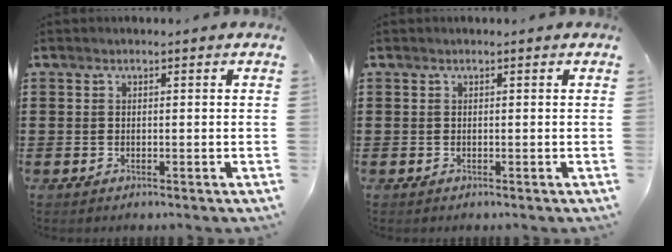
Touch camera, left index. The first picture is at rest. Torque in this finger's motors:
{"motor_torque": [0.00, 0.00, 0.00, 0.00]}